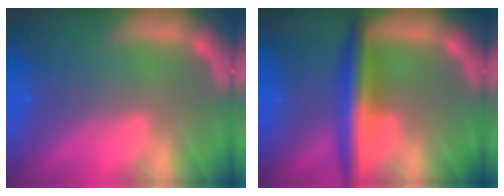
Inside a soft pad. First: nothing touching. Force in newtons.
{"total": 5.5}